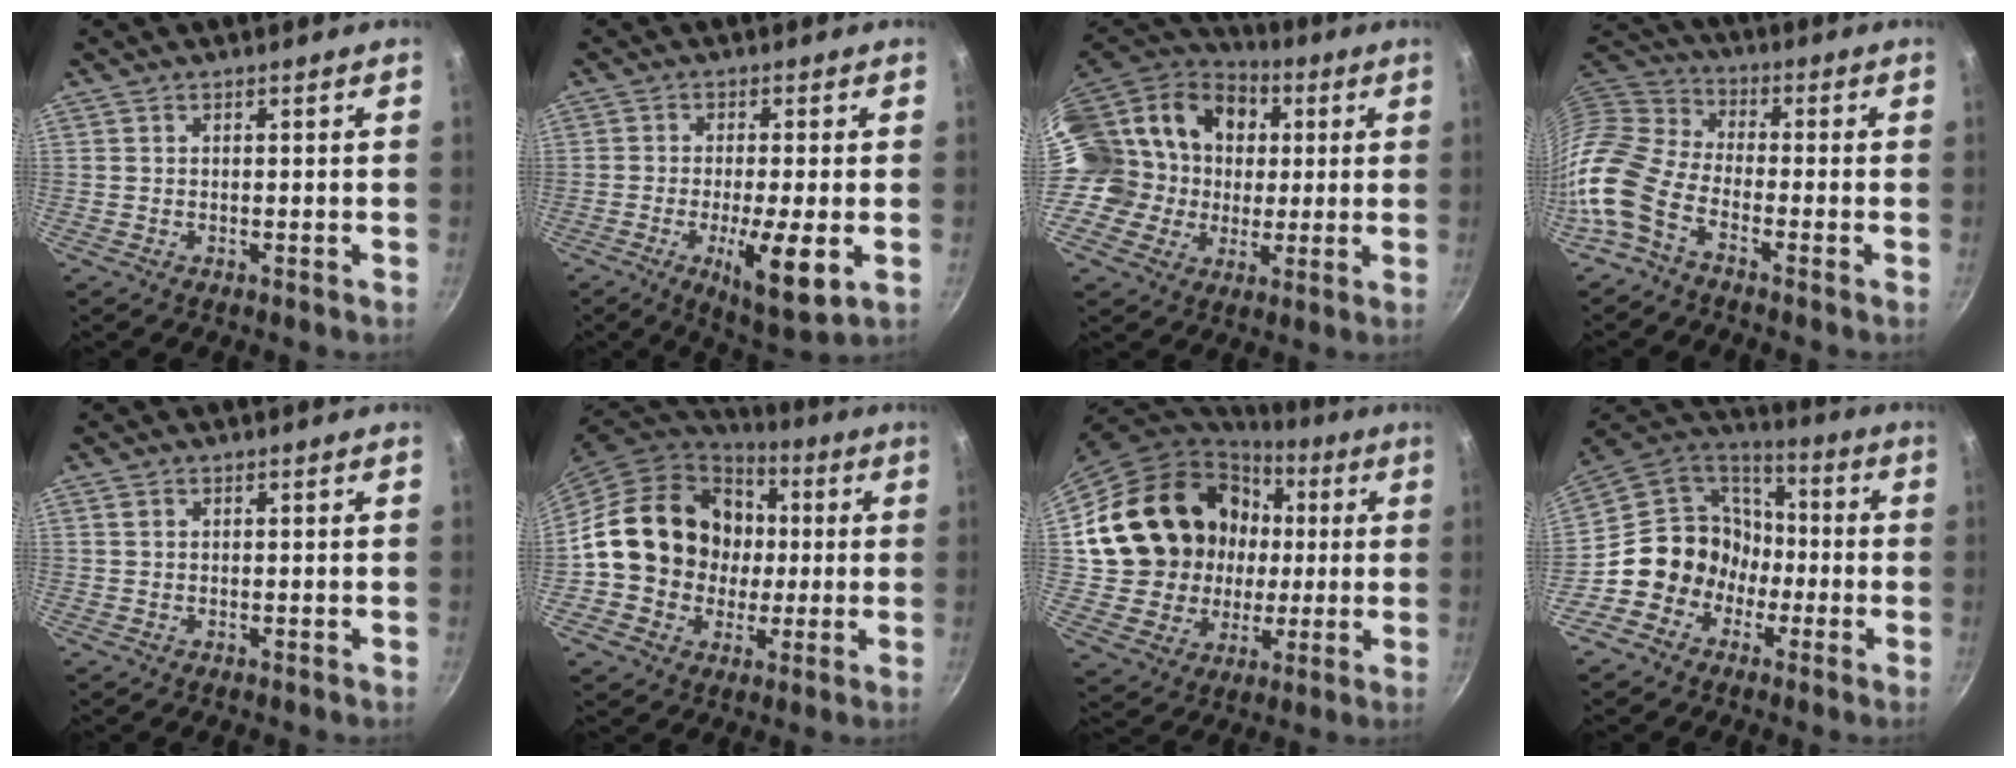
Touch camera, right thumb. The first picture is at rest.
{"total": 10.2, "force": [-2.7, 2.3, 9.6], "torque": [-0.157, -0.006, -0.040]}
{"total": 21.7, "force": [3.0, 19.1, 9.9], "torque": [-0.159, 0.026, 0.050]}
{"total": 11.9, "force": [-6.1, 6.9, 7.6], "torque": [-0.152, 0.056, -0.147]}
{"total": 0.9, "force": [0.4, 0.7, 0.5], "torque": [-0.007, 0.001, 0.007]}
{"total": 19.6, "force": [1.0, 17.0, 9.7], "torque": [-0.137, 0.028, 0.019]}
{"total": 23.3, "force": [4.1, 19.6, 12.0], "torque": [-0.198, 0.032, 0.094]}
{"total": 14.5, "force": [-3.9, 13.0, 5.1], "torque": [-0.027, 0.066, -0.076]}